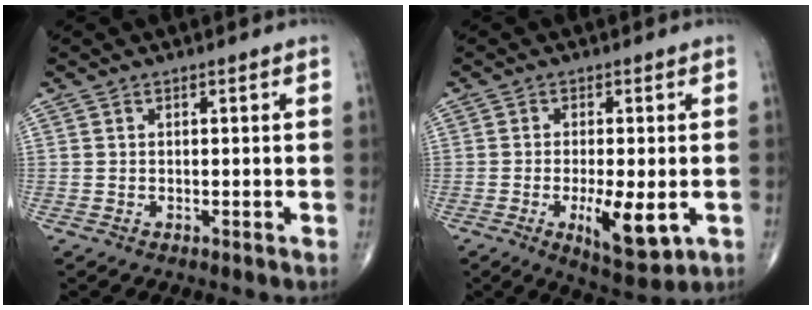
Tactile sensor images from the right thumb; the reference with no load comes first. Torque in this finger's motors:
{"motor_torque": [0.24, 0.04, 0.03, -0.10, 0.23]}